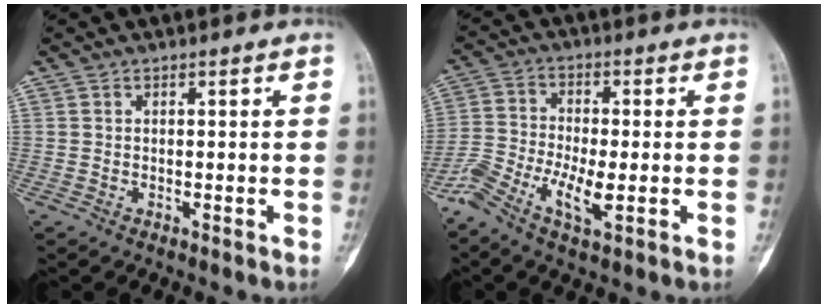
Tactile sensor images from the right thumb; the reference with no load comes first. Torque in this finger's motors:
{"motor_torque": [0.21, 0.13, 0.05, -0.08, 0.03]}